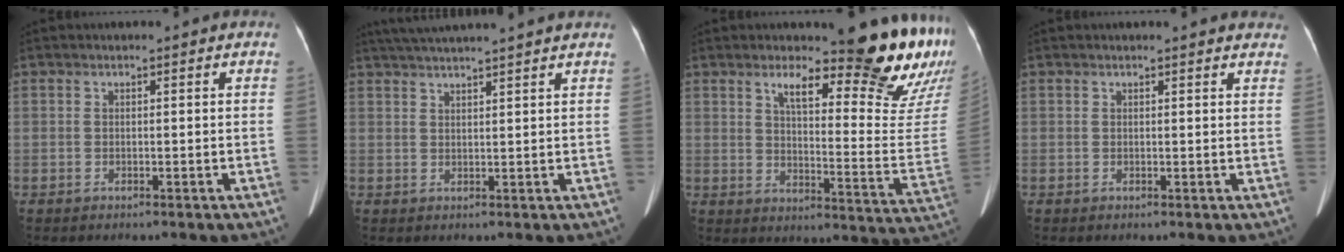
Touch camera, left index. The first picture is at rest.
{"total": 11.8, "force": [10.5, -0.6, 5.4], "torque": [-0.093, 0.036, 0.145]}
{"total": 21.4, "force": [17.0, 2.2, 12.9], "torque": [-0.163, -0.088, 0.207]}
{"total": 7.6, "force": [7.1, 1.4, 2.4], "torque": [-0.016, 0.005, 0.062]}